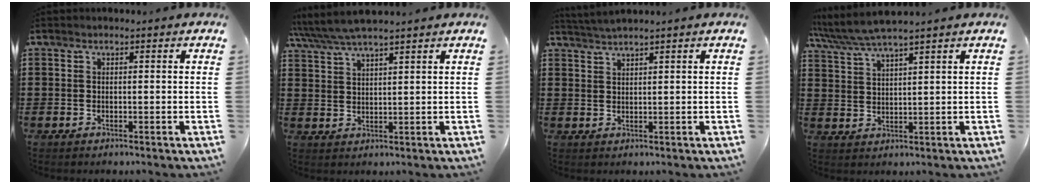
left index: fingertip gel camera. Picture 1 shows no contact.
{"total": 4.6, "force": [4.1, 0.5, 2.1], "torque": [-0.053, -0.011, 0.072]}
{"total": 1.7, "force": [1.6, -0.4, 0.5], "torque": [-0.013, 0.002, 0.032]}
{"total": 4.6, "force": [4.2, 0.0, 2.0], "torque": [-0.053, -0.014, 0.073]}